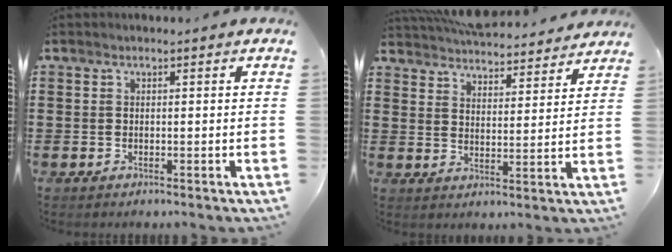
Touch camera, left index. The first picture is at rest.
{"total": 5.3, "force": [5.3, 0.2, 0.3], "torque": [-0.028, -0.031, 0.094]}